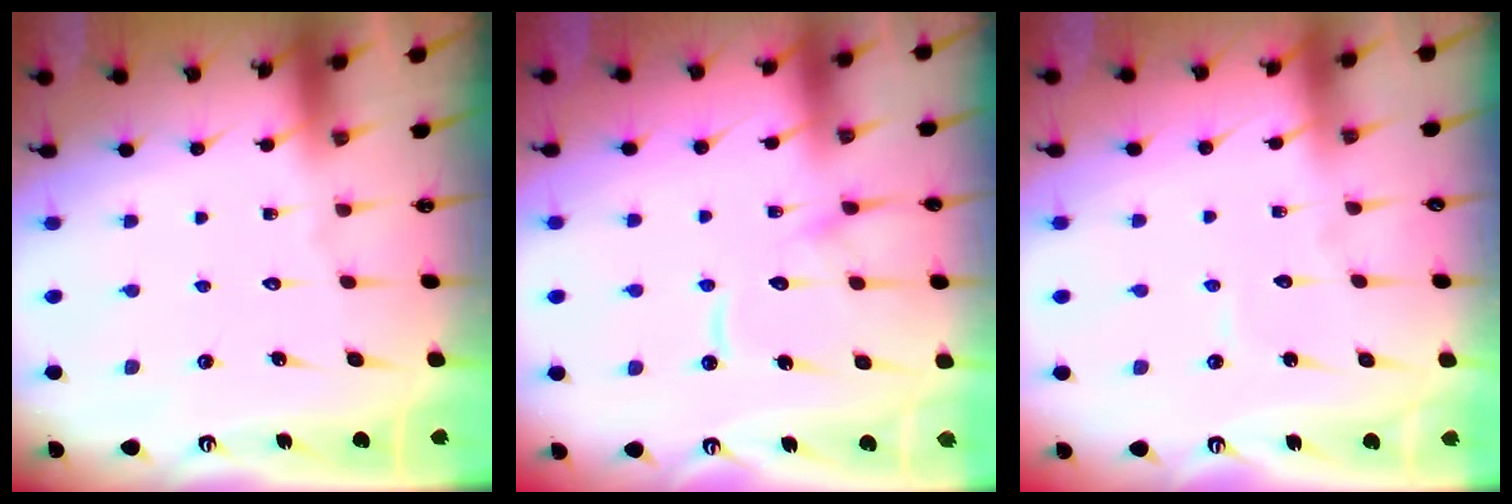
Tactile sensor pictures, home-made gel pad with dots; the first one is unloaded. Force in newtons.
{"total": 12.0, "press": 11.9, "slide": 1.2}
{"total": 3.7, "press": 3.7, "slide": 0.3}